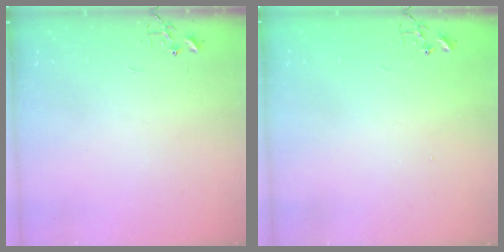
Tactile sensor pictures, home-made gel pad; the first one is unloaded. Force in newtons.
{"total": 1.1, "press": 1.1, "slide": 0.1}